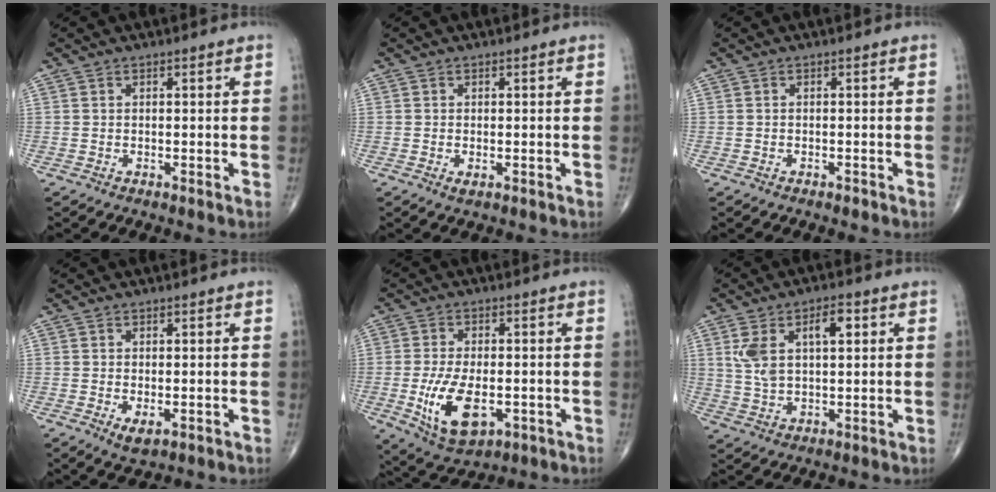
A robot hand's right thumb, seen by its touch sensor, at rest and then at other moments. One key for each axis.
{"total": 0.9, "fx": -0.3, "fy": 0.5, "fz": 0.8, "tx": -0.011, "ty": -0.003, "tz": -0.004}
{"total": 0.6, "fx": -0.5, "fy": 0.3, "fz": 0.3, "tx": -0.005, "ty": 0.000, "tz": -0.009}
{"total": 2.6, "fx": -0.8, "fy": 1.3, "fz": 2.1, "tx": -0.034, "ty": -0.006, "tz": -0.008}
{"total": 11.8, "fx": -3.0, "fy": 6.2, "fz": 9.6, "tx": -0.171, "ty": -0.007, "tz": -0.038}
{"total": 9.8, "fx": 3.0, "fy": 5.0, "fz": 7.8, "tx": -0.139, "ty": 0.009, "tz": 0.060}